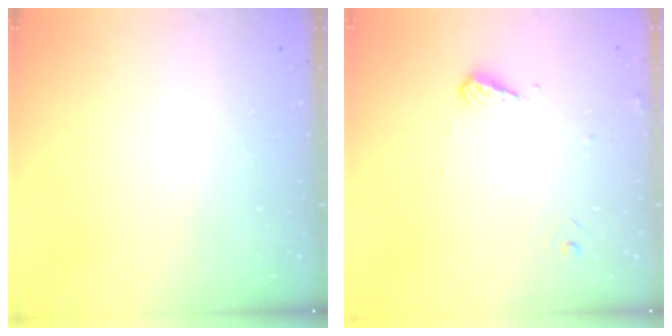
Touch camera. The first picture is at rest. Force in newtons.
{"total": 5.0, "press": 4.9, "slide": 0.6}